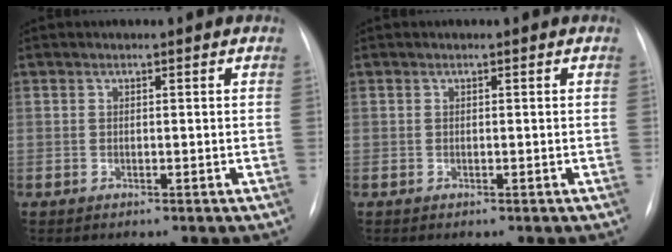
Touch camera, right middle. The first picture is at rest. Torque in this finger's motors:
{"motor_torque": [-1.01, -0.39, 0.05, 0.01]}